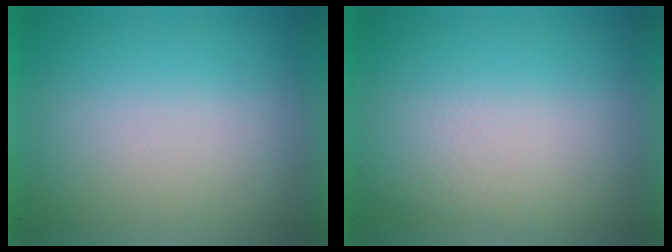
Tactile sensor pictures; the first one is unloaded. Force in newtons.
{"total": 1.0}